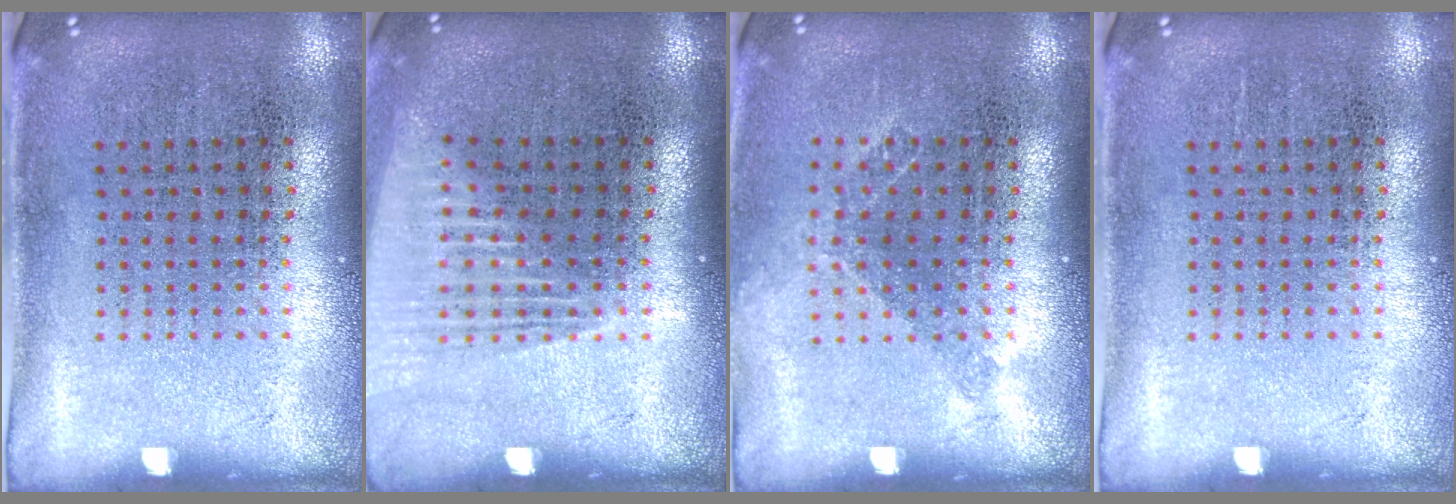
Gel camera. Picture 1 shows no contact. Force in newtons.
{"total": 1.5, "press": 1.3, "slide": 0.6}
{"total": 1.1, "press": 0.9, "slide": 0.6}
{"total": 0.0}